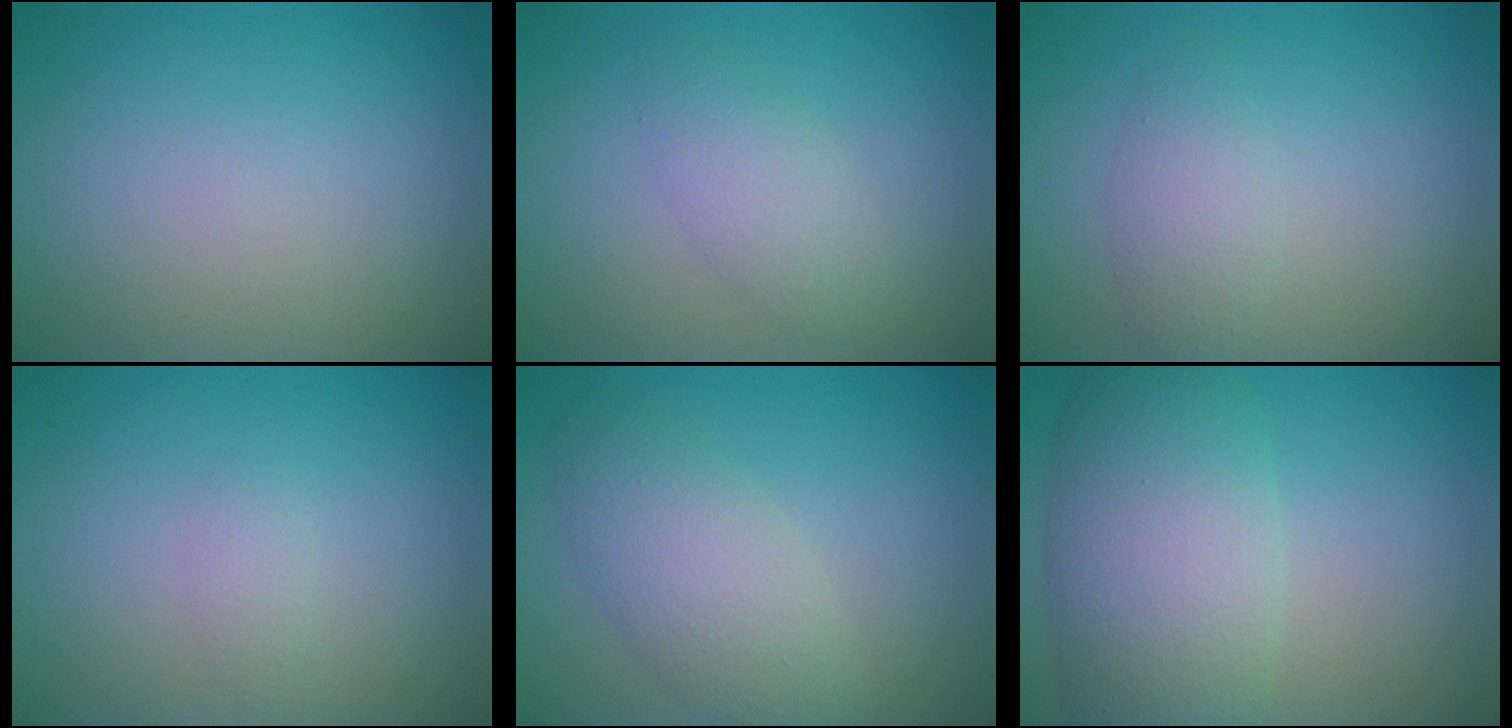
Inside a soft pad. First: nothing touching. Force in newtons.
{"total": 2.4, "press": 2.4, "slide": 0.1}
{"total": 2.1, "press": 2.1, "slide": 0.1}
{"total": 0.8, "press": 0.8, "slide": 0.1}
{"total": 4.6, "press": 4.6, "slide": 0.2}
{"total": 8.1, "press": 8.1, "slide": 0.4}